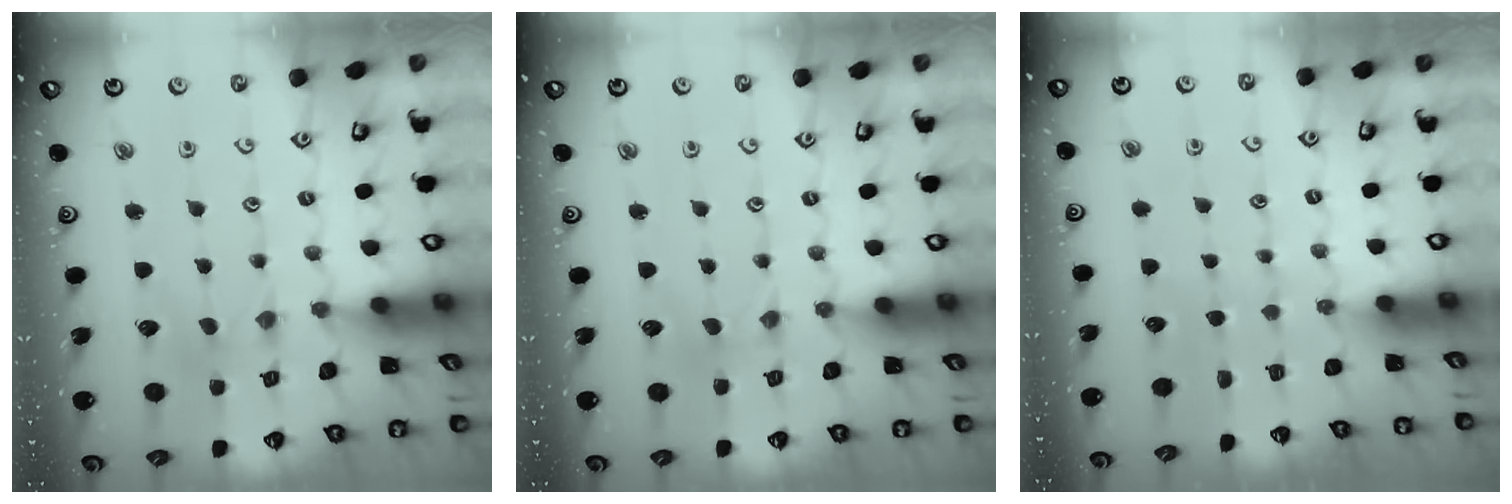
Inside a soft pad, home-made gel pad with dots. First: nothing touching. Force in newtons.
{"total": 0.7, "press": 0.7, "slide": 0.1}
{"total": 0.0}